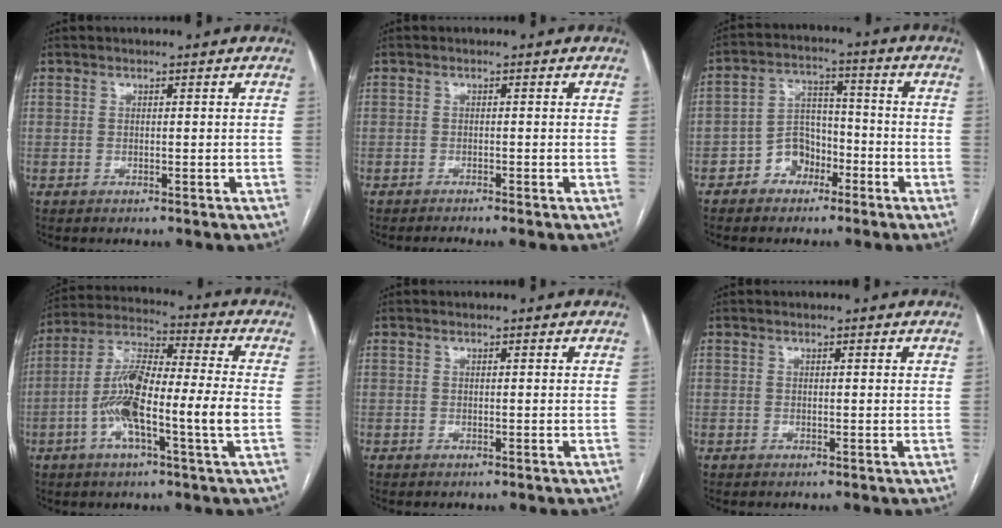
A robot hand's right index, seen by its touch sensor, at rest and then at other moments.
{"total": 1.5, "force": [-1.3, -0.6, 0.6], "torque": [-0.009, 0.000, -0.024]}
{"total": 6.7, "force": [-3.5, 5.1, 2.6], "torque": [-0.048, 0.025, -0.059]}
{"total": 14.1, "force": [-3.0, 1.1, 13.8], "torque": [-0.269, 0.008, -0.062]}
{"total": 0.5, "force": [0.3, 0.1, 0.4], "torque": [-0.008, 0.000, 0.003]}
{"total": 0.8, "force": [0.5, 0.2, 0.7], "torque": [-0.011, 0.000, 0.004]}